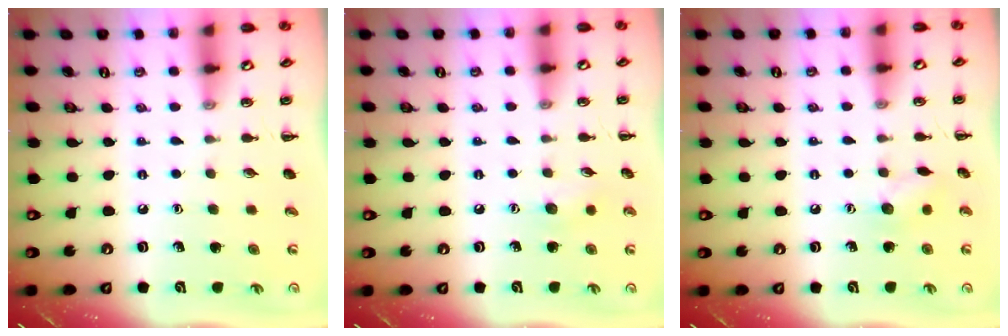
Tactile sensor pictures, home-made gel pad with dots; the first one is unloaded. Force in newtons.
{"total": 6.2, "press": 6.0, "slide": 1.6}
{"total": 7.0, "press": 6.9, "slide": 1.3}